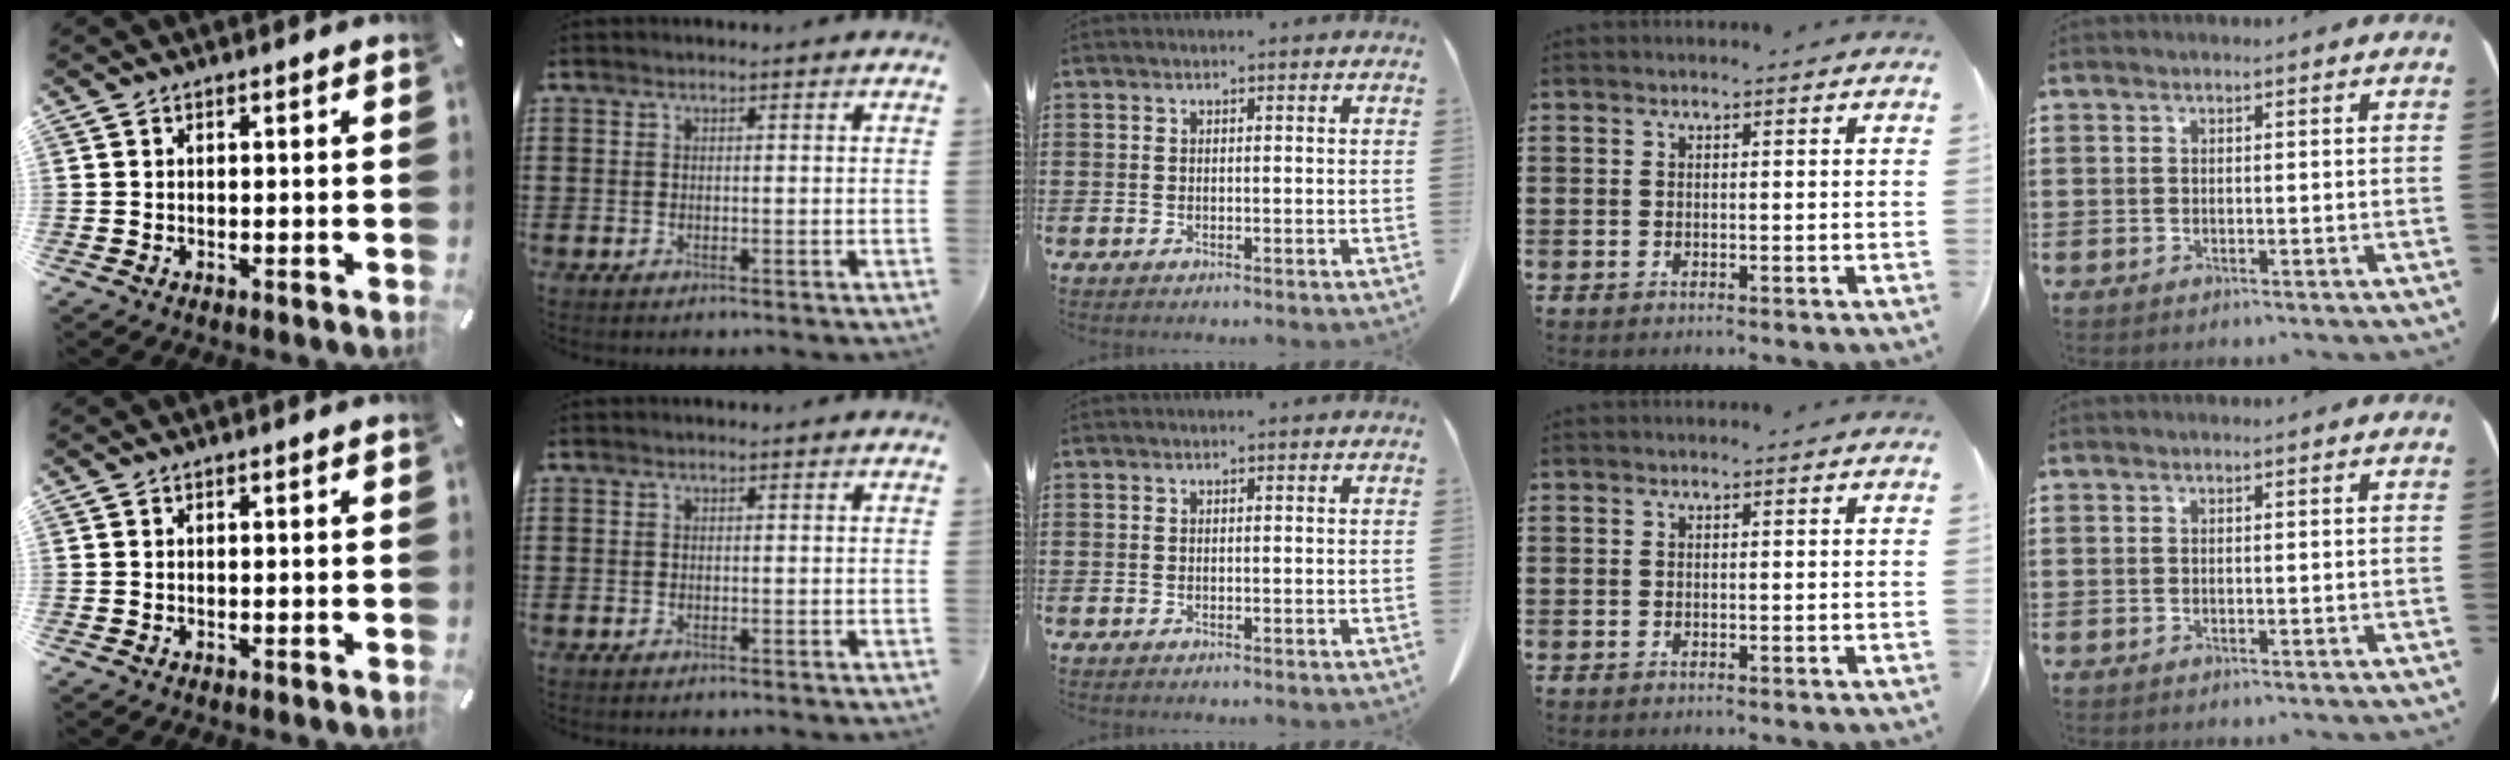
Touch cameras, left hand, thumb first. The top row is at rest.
{}